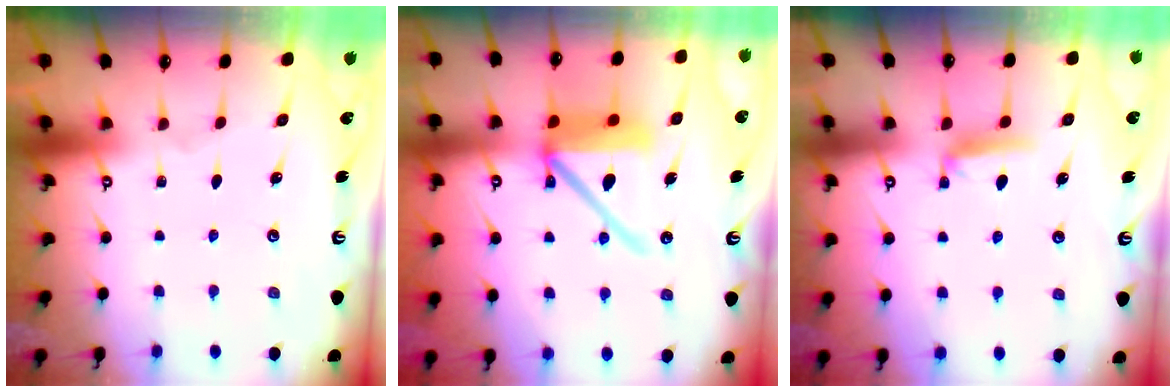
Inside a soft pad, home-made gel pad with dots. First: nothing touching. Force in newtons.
{"total": 13.7, "press": 13.6, "slide": 1.8}
{"total": 4.9, "press": 4.9, "slide": 0.7}